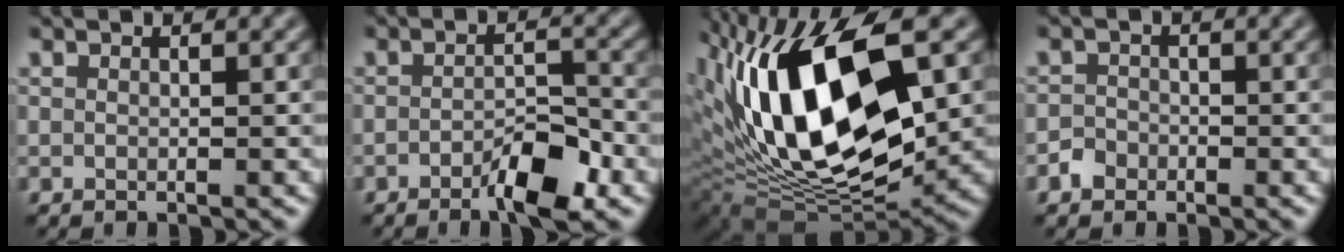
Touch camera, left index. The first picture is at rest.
{"total": 4.5, "force": [-2.3, 1.3, 3.6], "torque": [-0.058, 0.002, -0.038]}
{"total": 16.5, "force": [3.5, 7.5, 14.3], "torque": [-0.256, 0.008, 0.055]}
{"total": 1.3, "force": [-0.8, 1.0, 0.1], "torque": [0.005, 0.004, -0.015]}